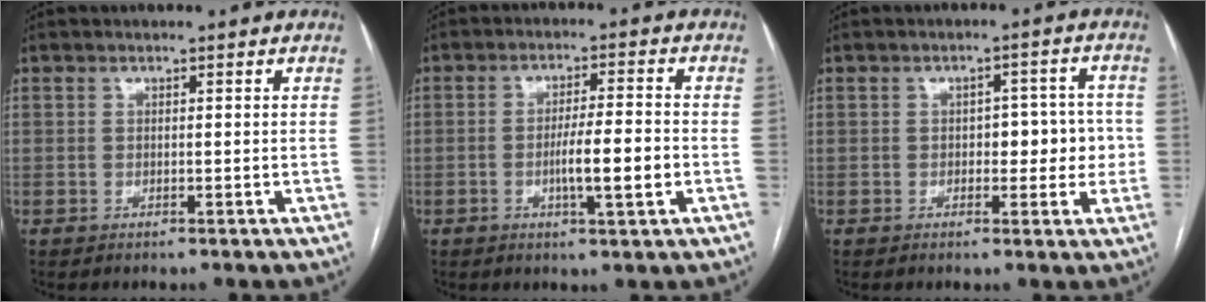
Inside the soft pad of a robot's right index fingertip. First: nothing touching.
{"total": 6.7, "force": [-1.7, 0.4, 6.5], "torque": [-0.111, -0.001, -0.025]}
{"total": 5.8, "force": [-0.5, 3.2, 4.8], "torque": [-0.049, 0.022, -0.002]}